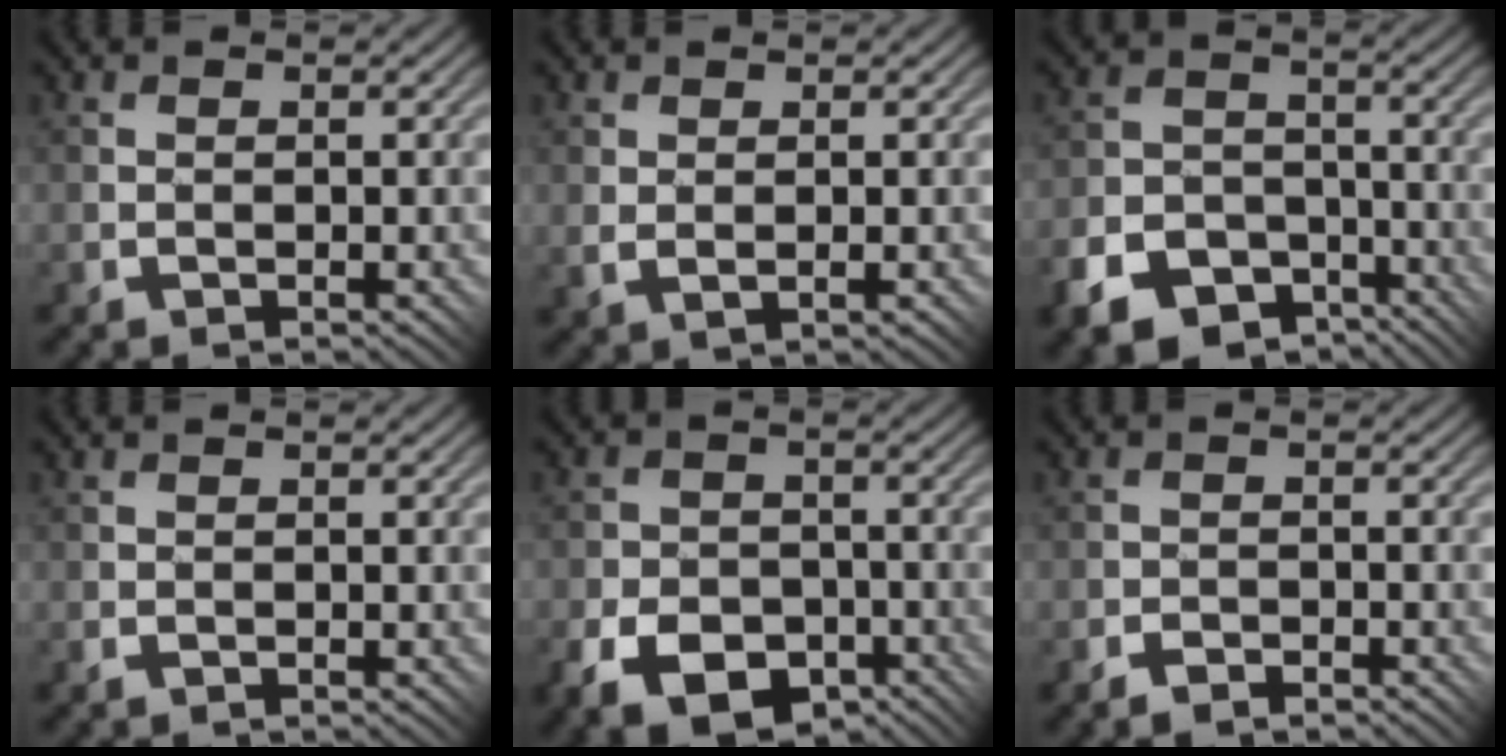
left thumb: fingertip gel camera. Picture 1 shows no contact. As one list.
[{"total": 2.0, "force": [0.1, 1.1, 1.6], "torque": [-0.035, -0.008, 0.008]}, {"total": 9.2, "force": [-6.1, 5.8, 3.6], "torque": [-0.082, -0.018, -0.117]}, {"total": 0.0}, {"total": 8.6, "force": [-5.0, 5.4, 4.5], "torque": [-0.092, -0.017, -0.094]}, {"total": 1.6, "force": [-1.4, 0.6, 0.3], "torque": [-0.001, 0.004, -0.033]}]